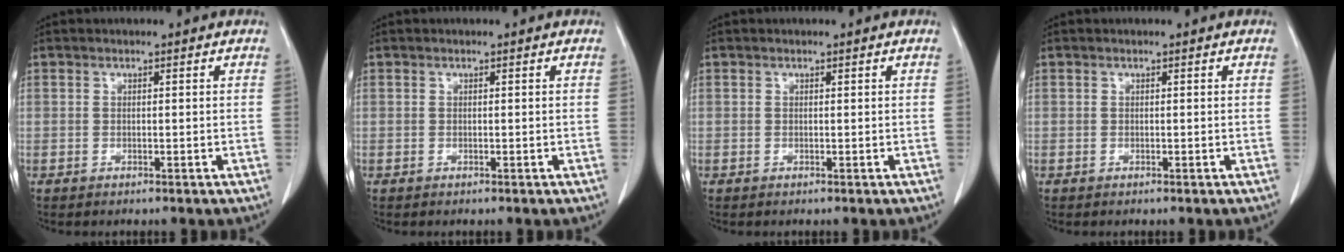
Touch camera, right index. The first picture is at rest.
{"total": 0.0}
{"total": 0.0}
{"total": 0.0}